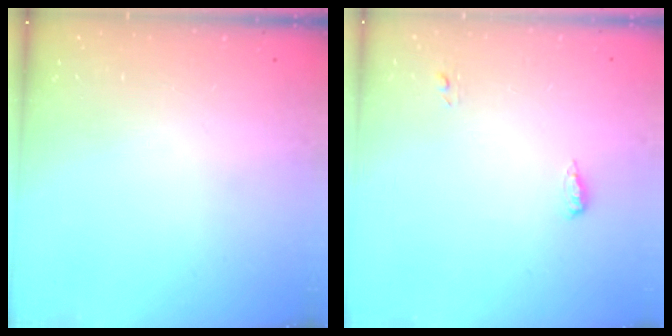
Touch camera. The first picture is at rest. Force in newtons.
{"total": 4.9, "press": 4.6, "slide": 1.5}